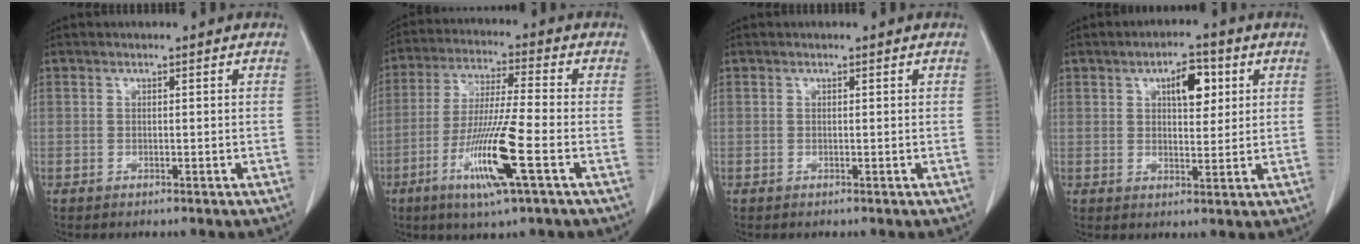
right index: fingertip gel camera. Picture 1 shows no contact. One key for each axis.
{"total": 12.5, "fx": -4.8, "fy": -0.2, "fz": 11.6, "tx": -0.231, "ty": -0.022, "tz": -0.093}
{"total": 0.0}
{"total": 6.0, "fx": 2.3, "fy": 2.5, "fz": 4.9, "tx": -0.077, "ty": 0.007, "tz": 0.037}